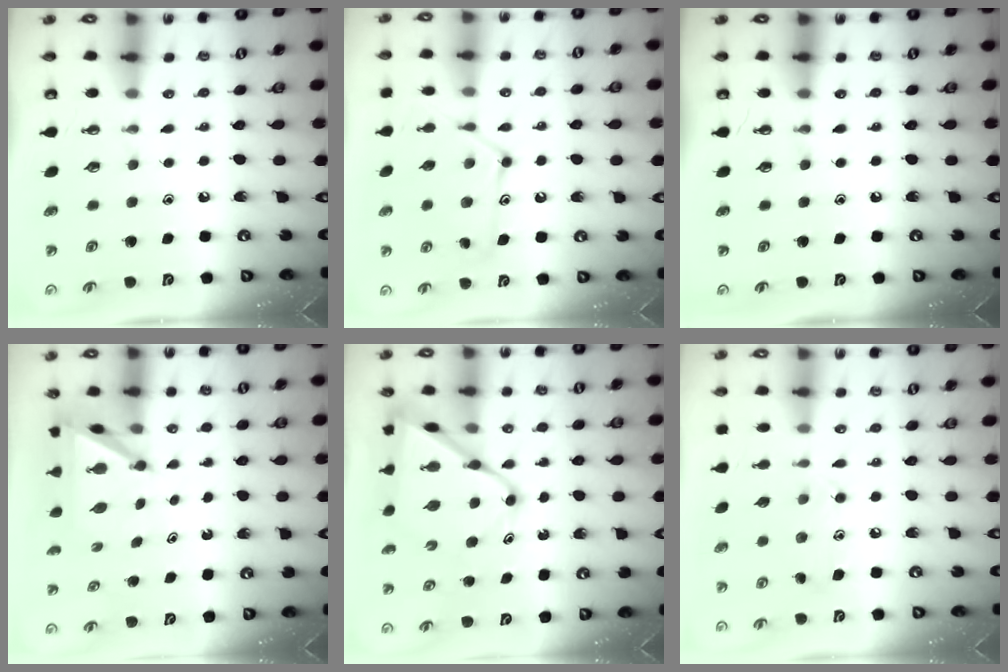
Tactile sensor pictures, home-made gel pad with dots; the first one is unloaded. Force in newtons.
{"total": 14.1, "press": 14.1, "slide": 0.9}
{"total": 0.0}
{"total": 5.1, "press": 5.1, "slide": 0.2}
{"total": 13.8, "press": 13.7, "slide": 1.4}
{"total": 9.4, "press": 9.4, "slide": 0.7}